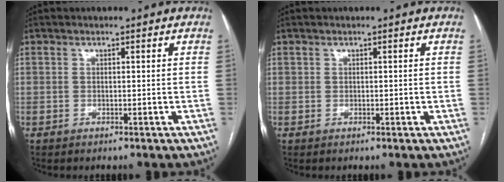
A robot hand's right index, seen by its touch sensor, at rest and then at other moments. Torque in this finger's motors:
{"motor_torque": [-0.22, 0.13, 0.02, 0.01]}